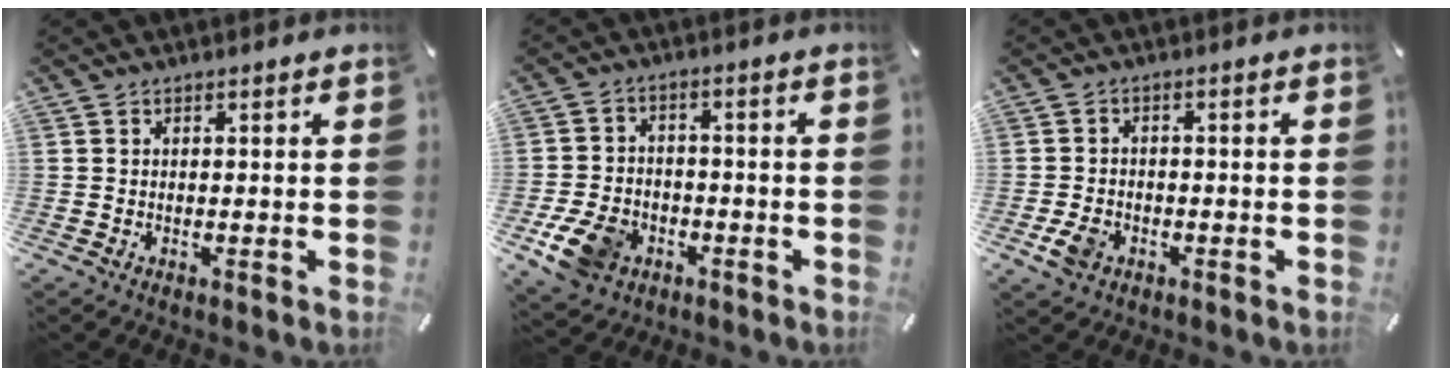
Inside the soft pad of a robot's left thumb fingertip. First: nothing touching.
{"total": 9.9, "force": [-4.4, 7.5, 4.9], "torque": [-0.102, 0.024, -0.077]}
{"total": 4.7, "force": [-2.2, 3.4, 2.5], "torque": [-0.066, 0.002, -0.044]}